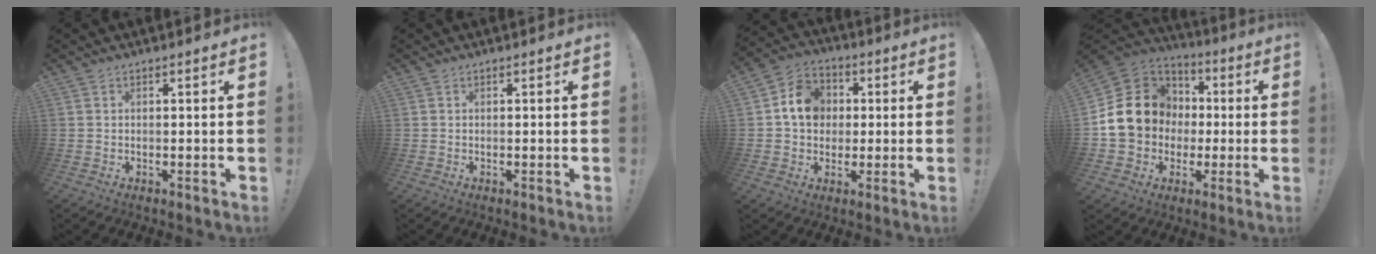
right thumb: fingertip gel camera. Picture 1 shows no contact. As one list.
[{"total": 0.0}, {"total": 11.2, "force": [1.7, 9.6, 5.5], "torque": [-0.086, 0.011, 0.041]}, {"total": 18.8, "force": [1.9, 16.1, 9.5], "torque": [-0.163, 0.015, 0.063]}]